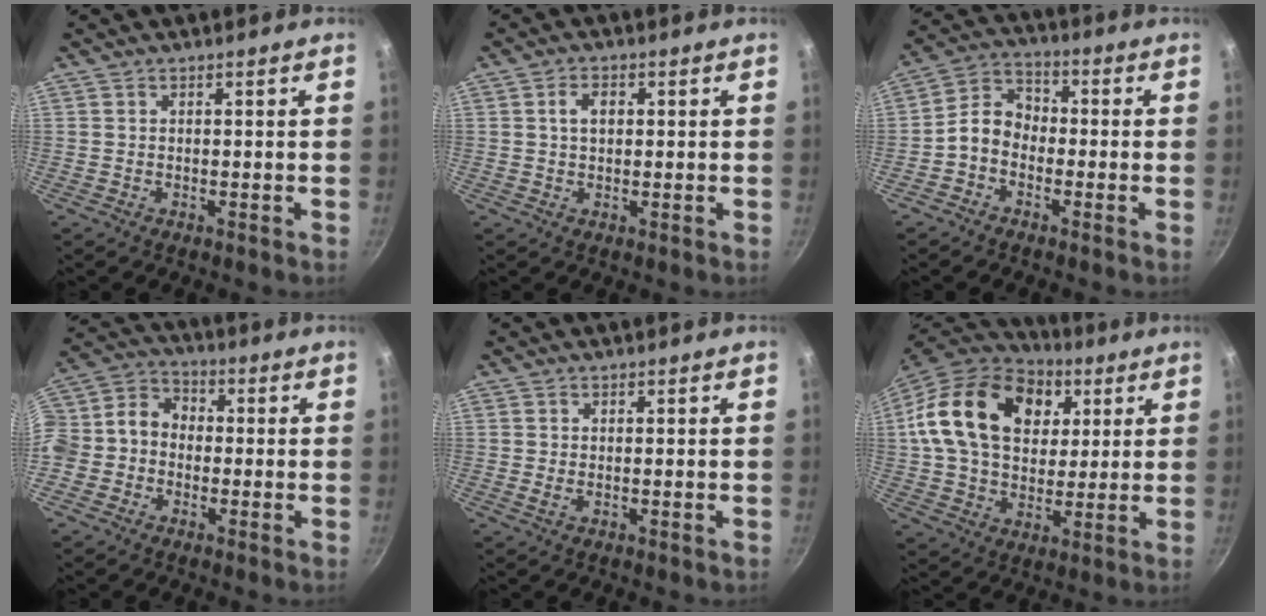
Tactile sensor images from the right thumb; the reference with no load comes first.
{"total": 3.5, "force": [0.8, 2.3, 2.5], "torque": [-0.032, 0.005, 0.011]}
{"total": 6.9, "force": [-2.2, 5.2, 3.9], "torque": [-0.057, 0.036, -0.061]}
{"total": 11.5, "force": [-1.6, 10.0, 5.5], "torque": [-0.081, 0.041, -0.054]}
{"total": 0.7, "force": [0.1, 0.2, 0.7], "torque": [-0.015, -0.003, 0.001]}
{"total": 23.7, "force": [6.9, 16.8, 15.3], "torque": [-0.245, 0.004, 0.112]}